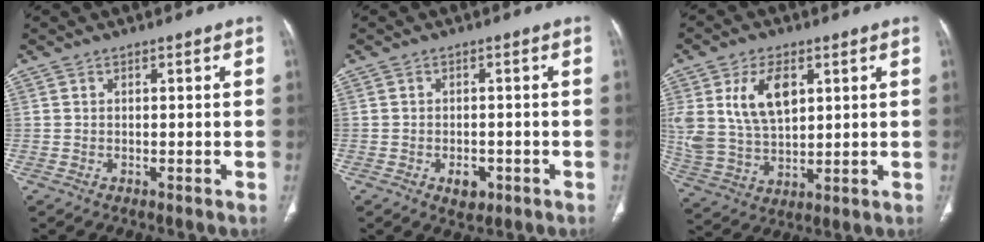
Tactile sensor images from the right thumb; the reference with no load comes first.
{"total": 3.3, "force": [-1.5, 2.1, 2.0], "torque": [-0.019, 0.004, -0.016]}
{"total": 13.3, "force": [4.5, 7.7, 9.8], "torque": [-0.183, -0.011, 0.100]}